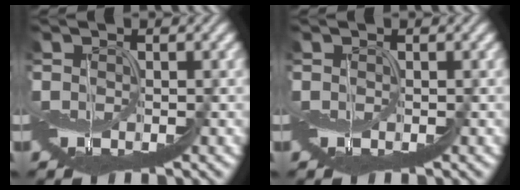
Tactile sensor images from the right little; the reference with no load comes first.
{"total": 0.0}